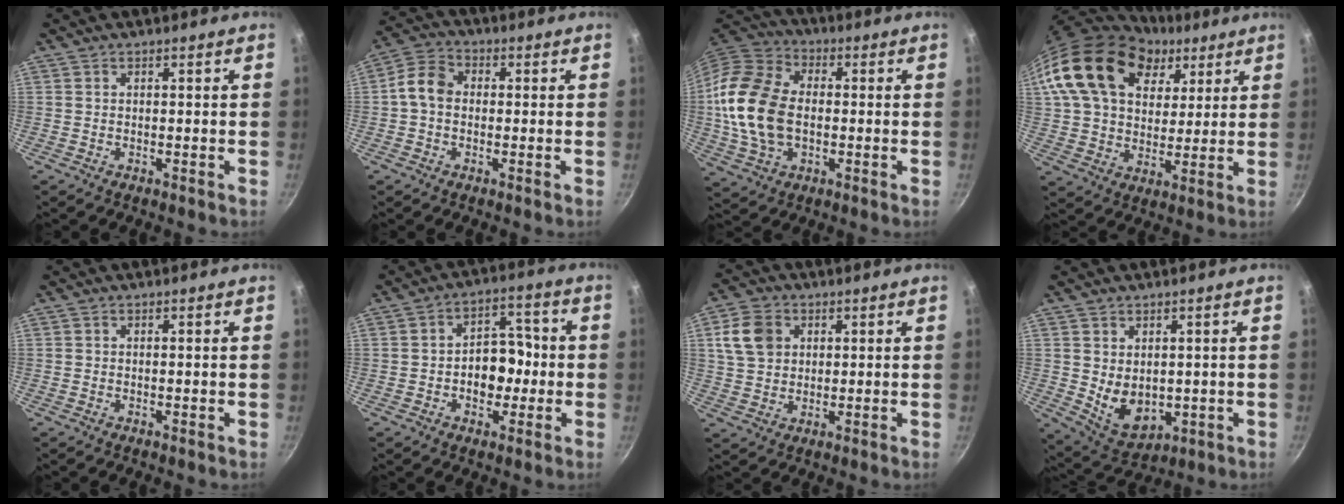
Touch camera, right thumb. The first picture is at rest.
{"total": 7.4, "force": [-0.1, 5.7, 4.7], "torque": [-0.075, 0.023, -0.021]}
{"total": 17.8, "force": [-0.6, 12.1, 13.1], "torque": [-0.246, 0.020, -0.020]}
{"total": 22.6, "force": [10.0, 15.5, 13.0], "torque": [-0.209, -0.010, 0.173]}
{"total": 0.0}
{"total": 8.9, "force": [-1.2, 6.5, 6.0], "torque": [-0.033, 0.023, -0.024]}
{"total": 8.3, "force": [2.5, 6.6, 4.4], "torque": [-0.065, 0.005, 0.044]}
{"total": 8.0, "force": [0.8, 5.7, 5.5], "torque": [-0.072, -0.023, 0.038]}